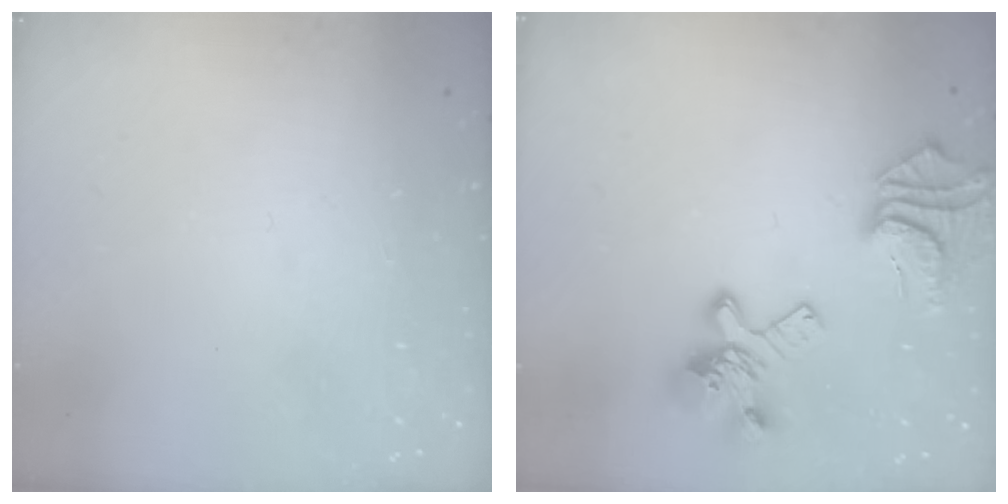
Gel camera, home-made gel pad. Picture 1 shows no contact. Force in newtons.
{"total": 9.4, "press": 8.9, "slide": 2.9}